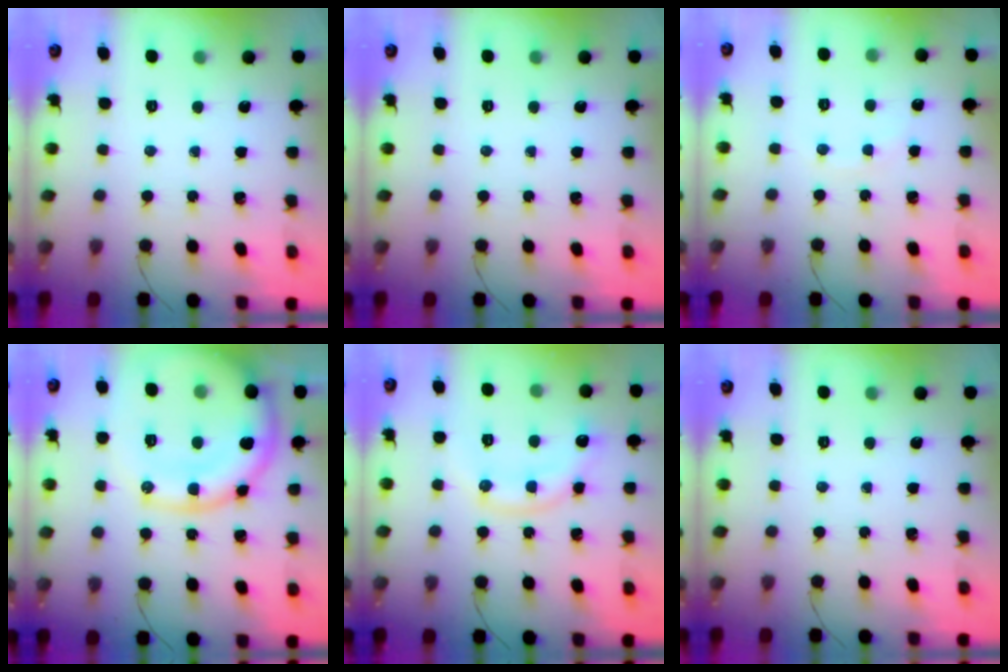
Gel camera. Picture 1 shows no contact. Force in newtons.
{"total": 0.0}
{"total": 4.1, "press": 3.9, "slide": 1.1}
{"total": 19.2, "press": 19.1, "slide": 1.2}
{"total": 11.0, "press": 11.0, "slide": 0.6}
{"total": 0.0}